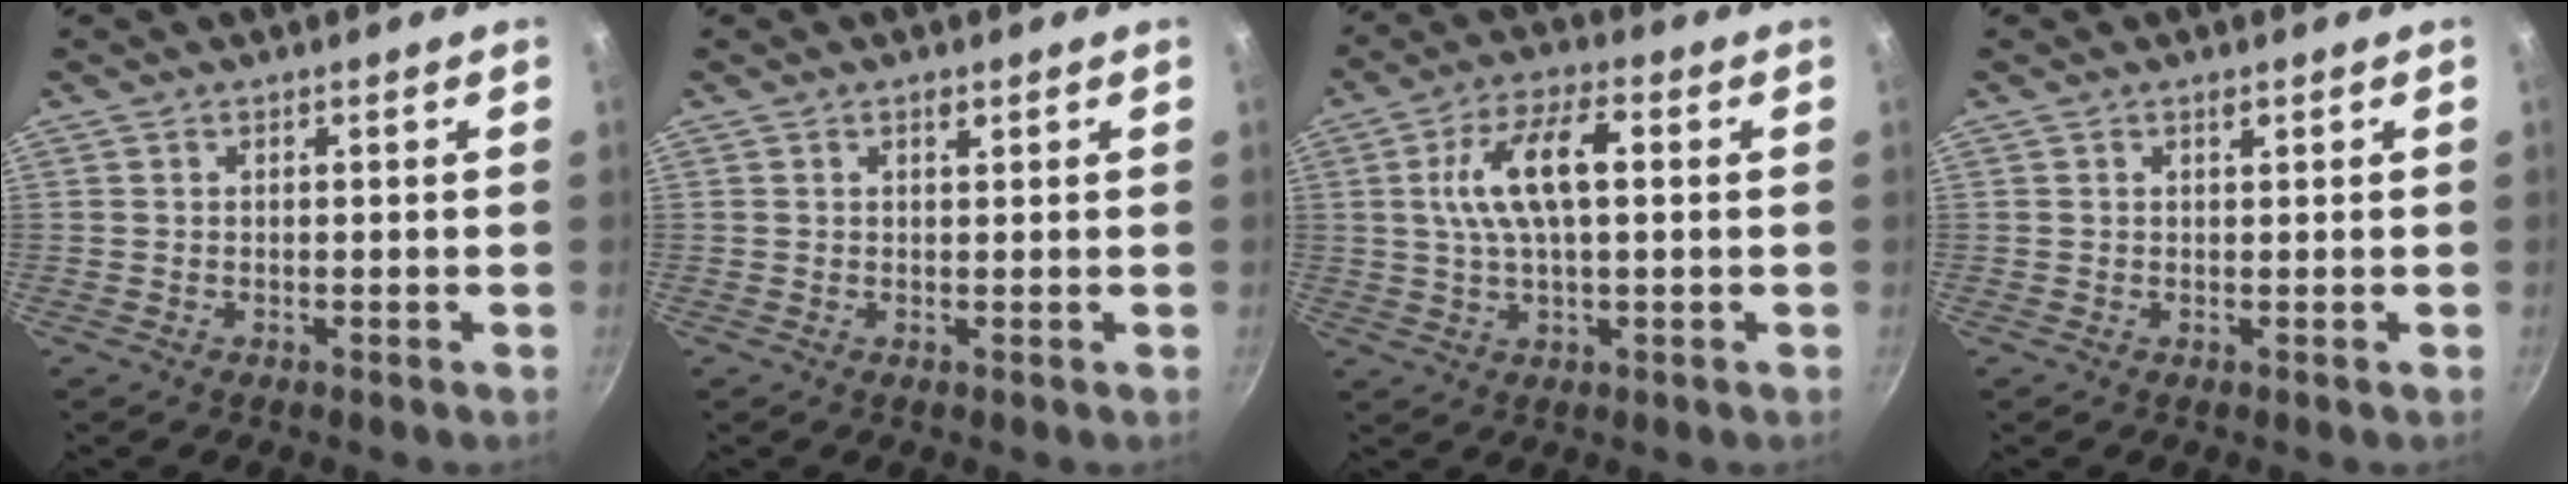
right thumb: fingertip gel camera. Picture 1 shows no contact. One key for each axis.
{"total": 1.2, "fx": 0.7, "fy": 0.3, "fz": 0.9, "tx": -0.014, "ty": -0.004, "tz": 0.012}
{"total": 11.5, "fx": 1.8, "fy": 4.7, "fz": 10.3, "tx": -0.191, "ty": 0.018, "tz": 0.031}
{"total": 0.9, "fx": 0.6, "fy": 0.1, "fz": 0.7, "tx": -0.014, "ty": -0.004, "tz": 0.011}